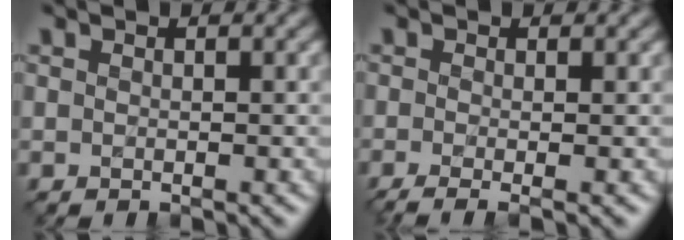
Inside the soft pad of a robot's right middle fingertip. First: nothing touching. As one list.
[{"total": 3.6, "force": [-1.1, 1.3, 3.2], "torque": [-0.042, -0.012, -0.027]}]